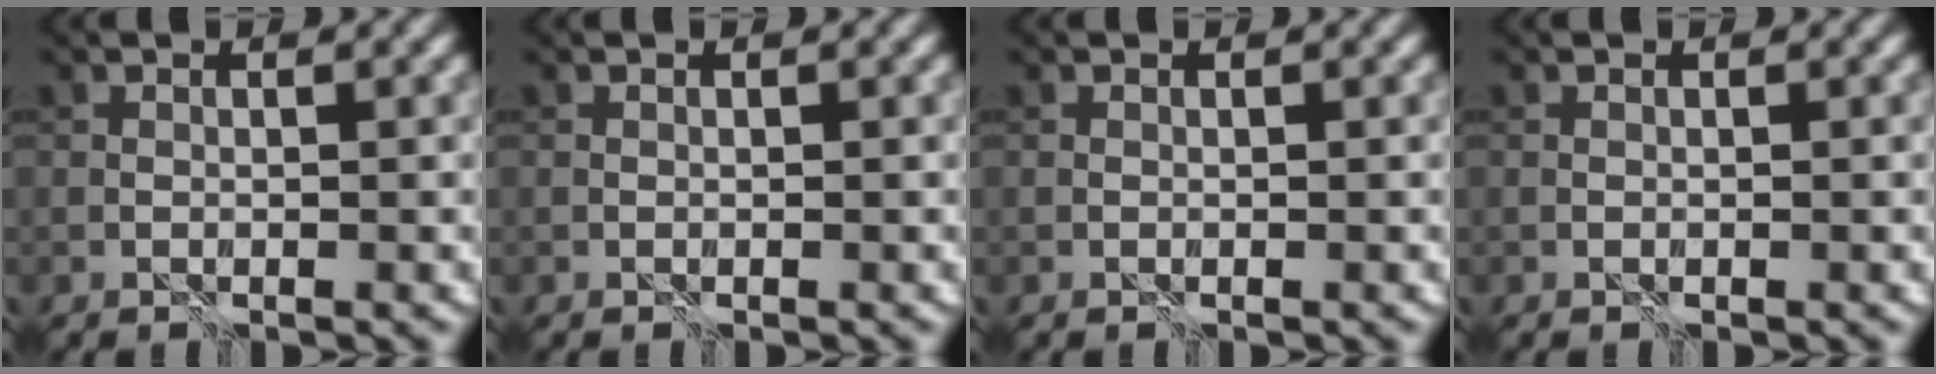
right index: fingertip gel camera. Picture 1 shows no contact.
{"total": 0.0}
{"total": 0.0}
{"total": 0.0}